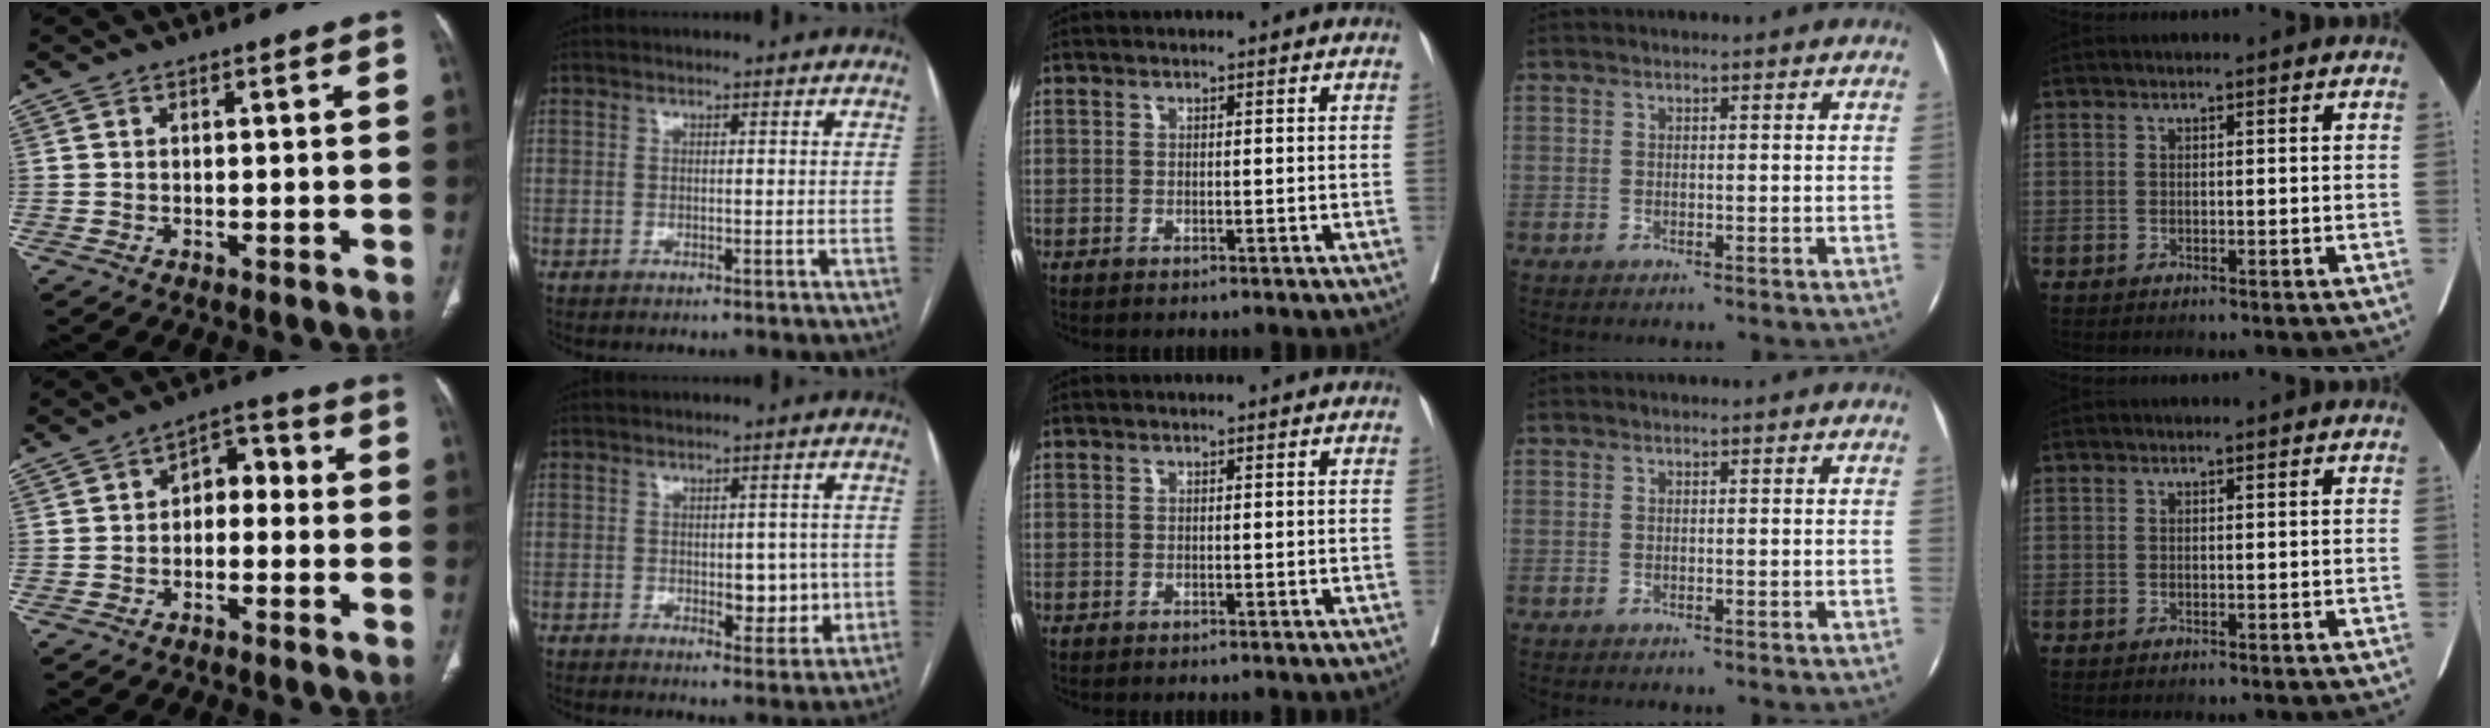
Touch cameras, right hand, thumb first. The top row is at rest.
{"thumb": {"total": 5.8, "force": [-0.7, 4.0, 4.1], "torque": [-0.031, 0.032, -0.024]}, "index": {"total": 5.8, "force": [-0.5, 3.0, 4.9], "torque": [-0.052, 0.000, 0.001]}}